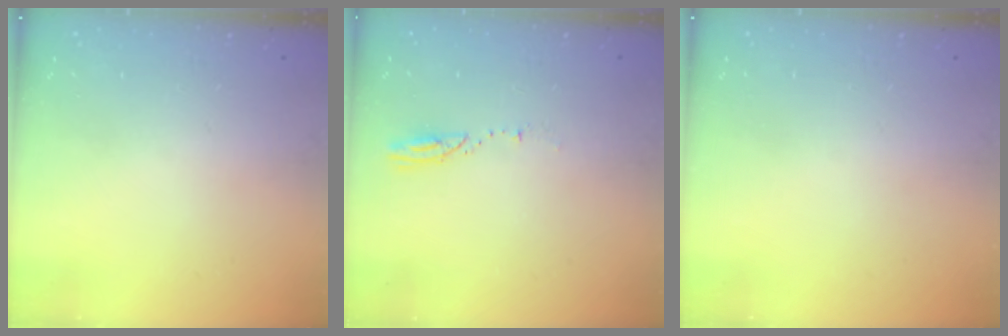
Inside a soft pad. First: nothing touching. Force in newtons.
{"total": 3.2, "press": 3.2, "slide": 0.4}
{"total": 0.0}